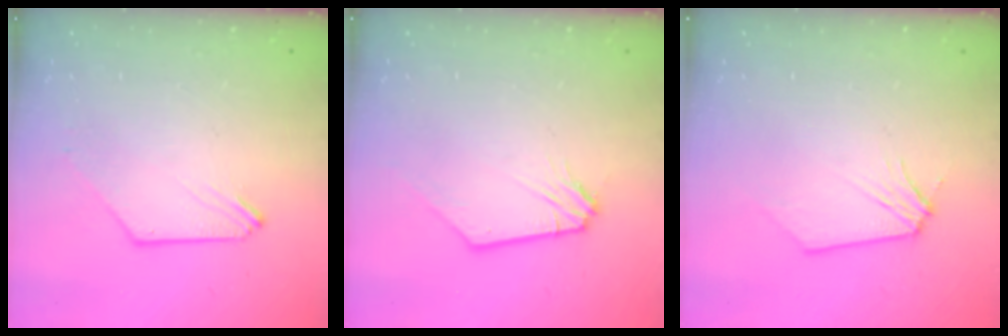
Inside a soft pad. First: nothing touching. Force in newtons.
{"total": 1.4, "press": 1.3, "slide": 0.3}
{"total": 0.0}